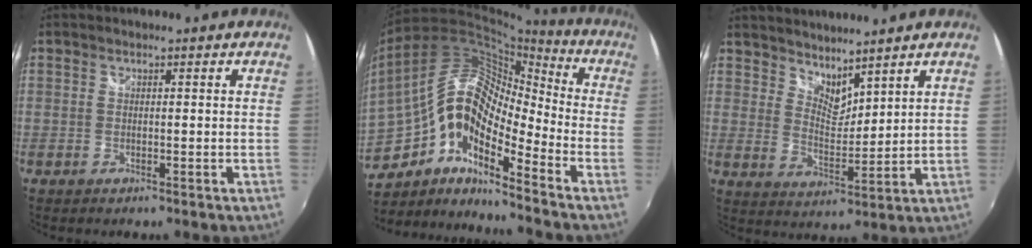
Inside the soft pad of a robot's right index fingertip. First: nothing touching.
{"total": 17.9, "force": [-6.0, 8.2, 14.8], "torque": [-0.252, -0.003, -0.124]}
{"total": 6.2, "force": [5.5, 2.0, 2.0], "torque": [-0.023, -0.004, 0.101]}